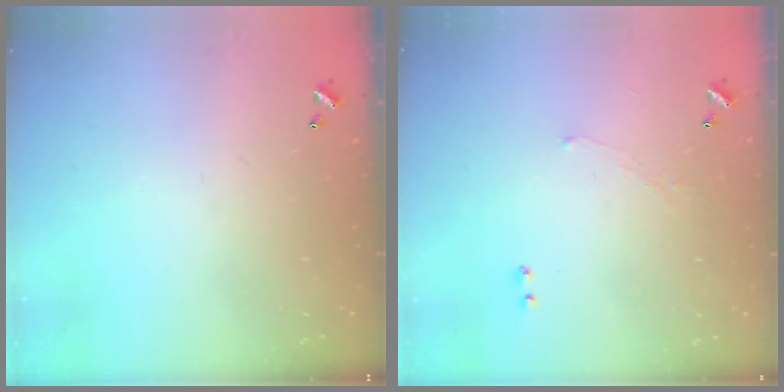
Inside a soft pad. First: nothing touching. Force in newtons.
{"total": 2.5, "press": 2.4, "slide": 0.7}